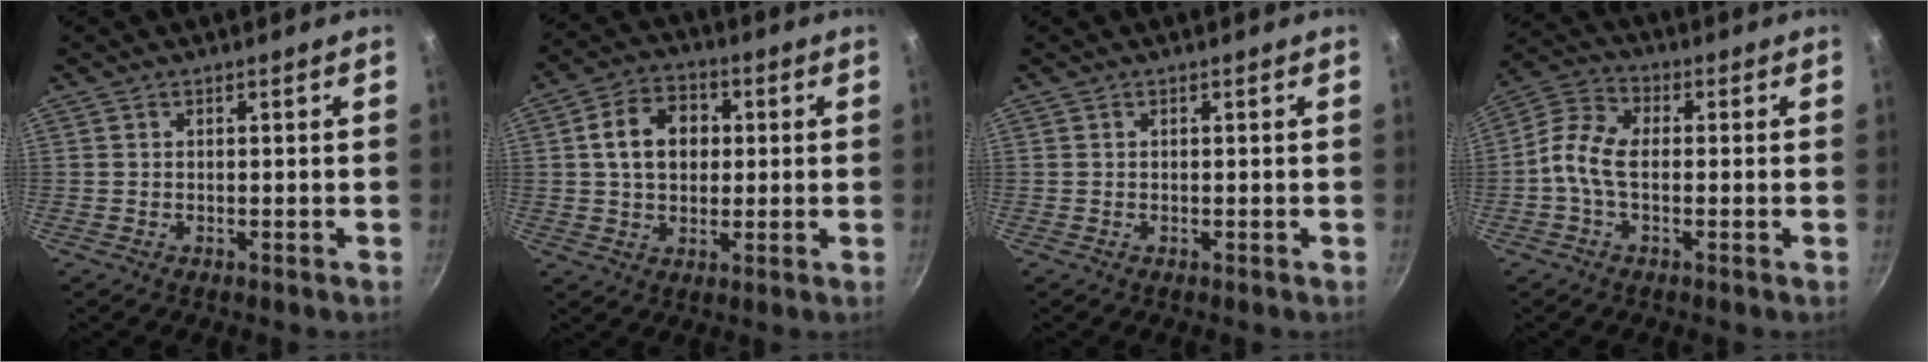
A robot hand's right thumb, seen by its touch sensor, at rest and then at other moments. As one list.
[{"total": 10.1, "force": [1.5, 7.6, 6.5], "torque": [-0.084, 0.014, 0.017]}, {"total": 0.0}, {"total": 7.8, "force": [-0.8, 4.7, 6.2], "torque": [-0.125, 0.030, -0.033]}]